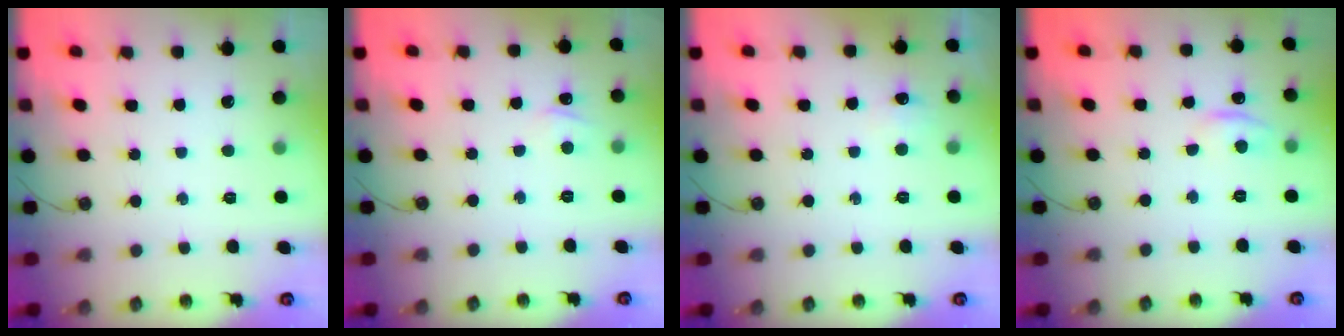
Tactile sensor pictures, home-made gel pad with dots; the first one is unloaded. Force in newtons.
{"total": 2.4, "press": 2.4, "slide": 0.3}
{"total": 5.2, "press": 5.1, "slide": 0.7}
{"total": 3.5, "press": 3.4, "slide": 0.5}